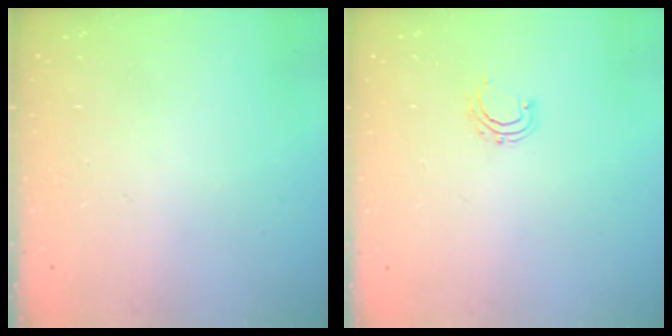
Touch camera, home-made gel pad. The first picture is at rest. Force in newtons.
{"total": 4.4, "press": 4.3, "slide": 0.6}